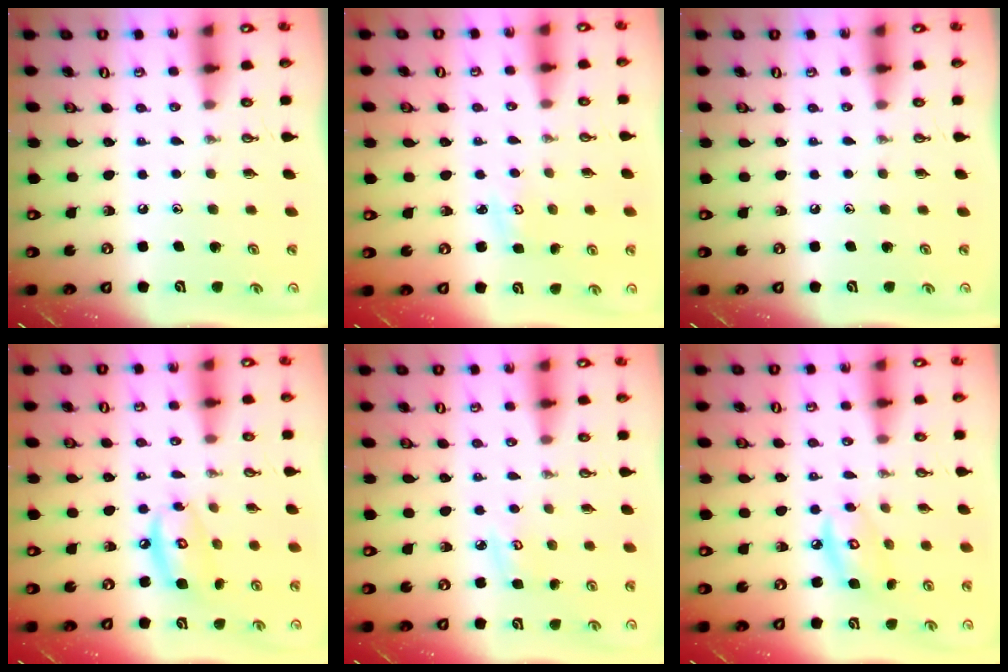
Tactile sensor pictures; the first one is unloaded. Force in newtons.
{"total": 2.3, "press": 2.3, "slide": 0.4}
{"total": 0.0}
{"total": 9.8, "press": 9.7, "slide": 1.0}
{"total": 3.9, "press": 3.9, "slide": 0.4}
{"total": 7.4, "press": 7.4, "slide": 0.3}